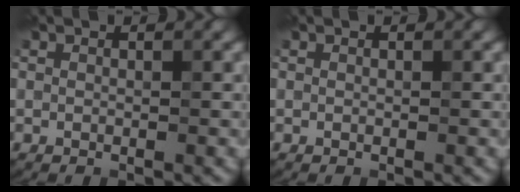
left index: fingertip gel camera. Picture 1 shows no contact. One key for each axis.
{"total": 0.0}